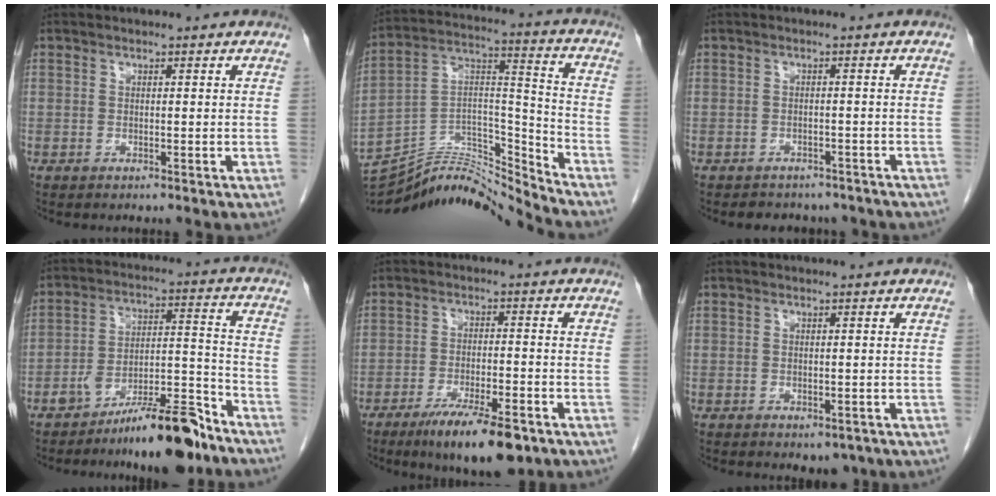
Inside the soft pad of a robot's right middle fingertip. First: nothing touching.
{"total": 17.1, "force": [-16.8, -0.5, 3.0], "torque": [-0.044, 0.047, -0.292]}
{"total": 6.7, "force": [-5.8, 3.0, 1.4], "torque": [-0.014, 0.009, -0.061]}
{"total": 13.3, "force": [-10.1, 2.5, 8.3], "torque": [-0.125, 0.028, -0.164]}
{"total": 10.7, "force": [-7.0, 2.0, 7.9], "torque": [-0.129, -0.020, -0.109]}
{"total": 2.1, "force": [-1.2, 1.2, 1.3], "torque": [-0.010, -0.003, -0.005]}